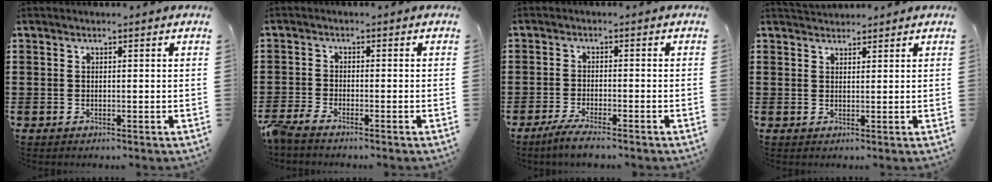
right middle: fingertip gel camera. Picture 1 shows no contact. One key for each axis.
{"total": 2.3, "fx": -2.0, "fy": 0.1, "fz": 1.1, "tx": -0.041, "ty": -0.006, "tz": -0.045}
{"total": 2.9, "fx": -2.4, "fy": -0.2, "fz": 1.6, "tx": -0.034, "ty": -0.006, "tz": -0.045}
{"total": 1.9, "fx": 1.8, "fy": 0.6, "fz": -0.1, "tx": -0.004, "ty": 0.004, "tz": 0.036}